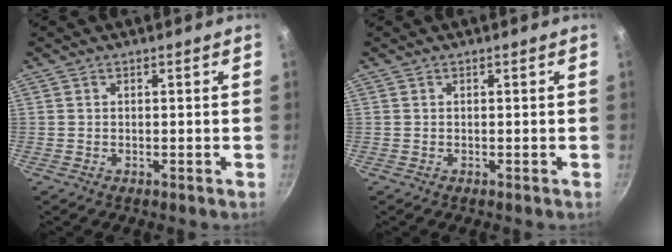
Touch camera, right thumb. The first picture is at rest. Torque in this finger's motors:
{"motor_torque": [0.21, 0.21, -0.30, 0.30, 0.00]}